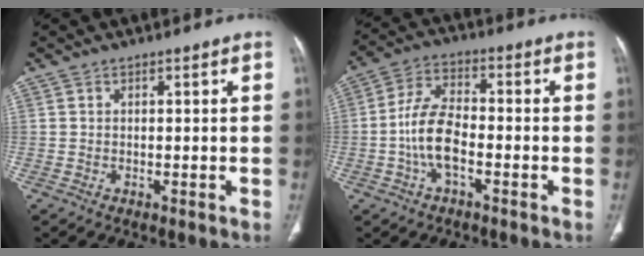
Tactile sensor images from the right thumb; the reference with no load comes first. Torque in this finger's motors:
{"motor_torque": [2.22, 2.12, 1.02, -0.92, 0.10]}